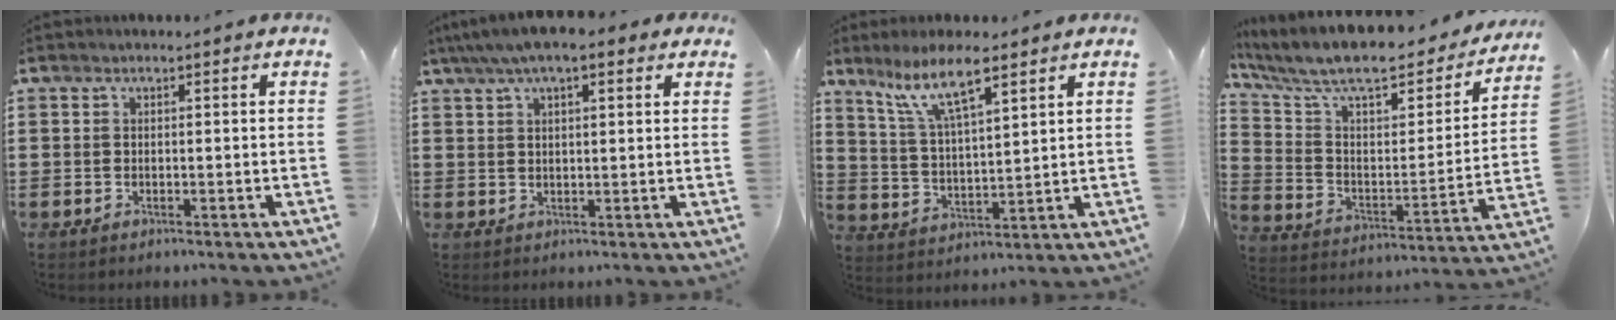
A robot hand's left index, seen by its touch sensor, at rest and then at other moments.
{"total": 5.1, "force": [3.3, 2.0, 3.4], "torque": [-0.073, 0.007, 0.058]}
{"total": 9.3, "force": [6.4, 2.0, 6.5], "torque": [-0.141, -0.010, 0.113]}
{"total": 10.1, "force": [8.2, 2.5, 5.3], "torque": [-0.139, -0.054, 0.139]}